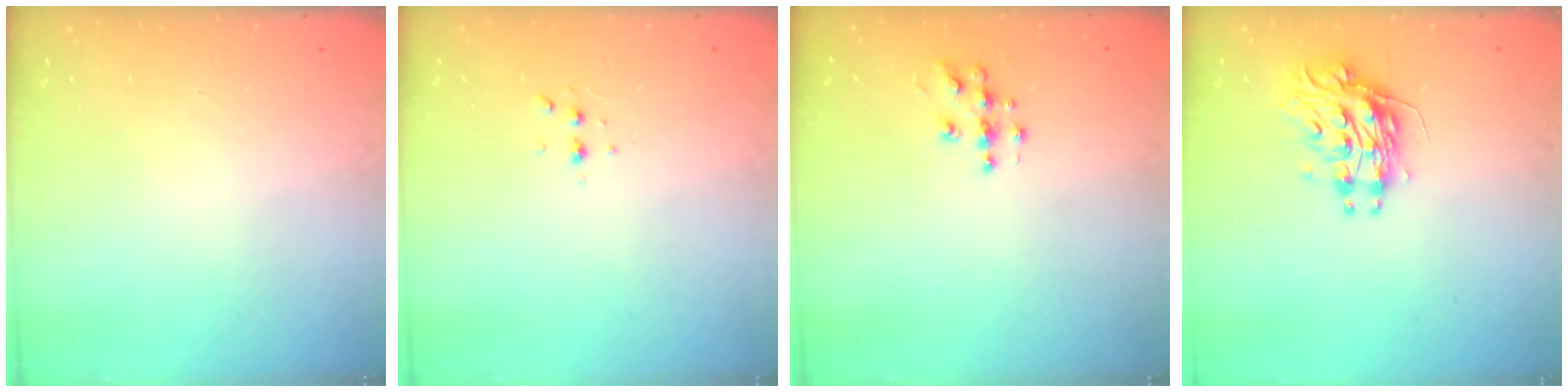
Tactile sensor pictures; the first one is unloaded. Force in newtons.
{"total": 3.1, "press": 3.0, "slide": 0.9}
{"total": 5.9, "press": 5.9, "slide": 0.2}
{"total": 10.1, "press": 10.0, "slide": 0.9}